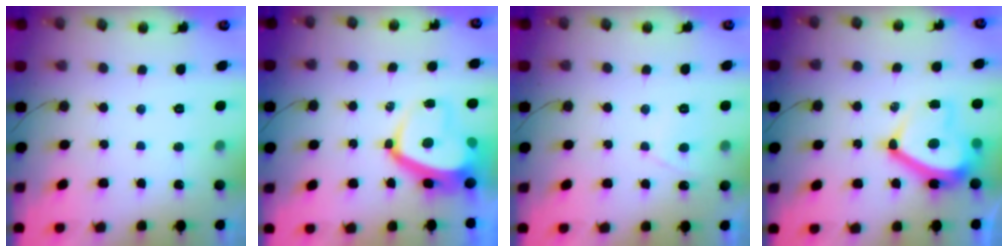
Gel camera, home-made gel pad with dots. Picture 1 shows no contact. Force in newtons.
{"total": 9.5, "press": 9.5, "slide": 0.9}
{"total": 2.2, "press": 2.2, "slide": 0.5}
{"total": 13.4, "press": 13.1, "slide": 2.7}